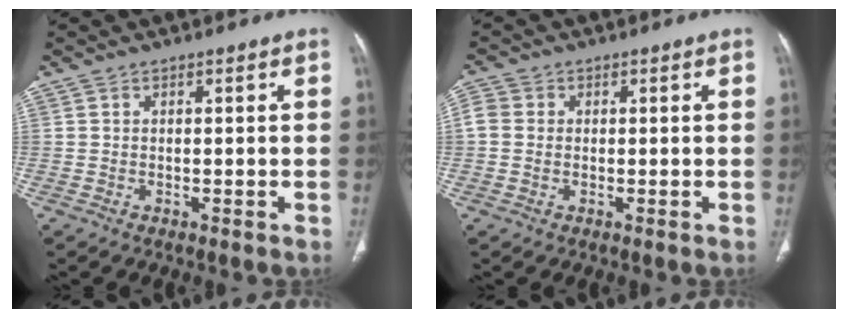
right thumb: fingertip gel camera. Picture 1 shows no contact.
{"total": 3.2, "force": [0.0, 2.8, 1.6], "torque": [-0.032, 0.007, -0.004]}